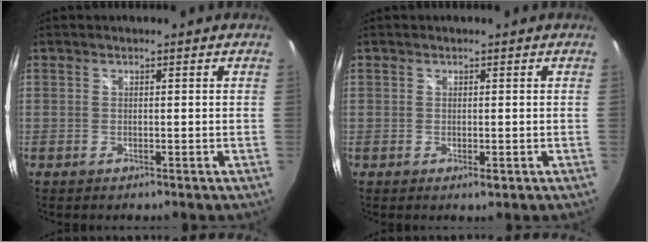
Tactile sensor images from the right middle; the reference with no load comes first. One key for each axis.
{"total": 0.7, "fx": -0.2, "fy": 0.5, "fz": 0.5, "tx": -0.009, "ty": -0.004, "tz": -0.004}